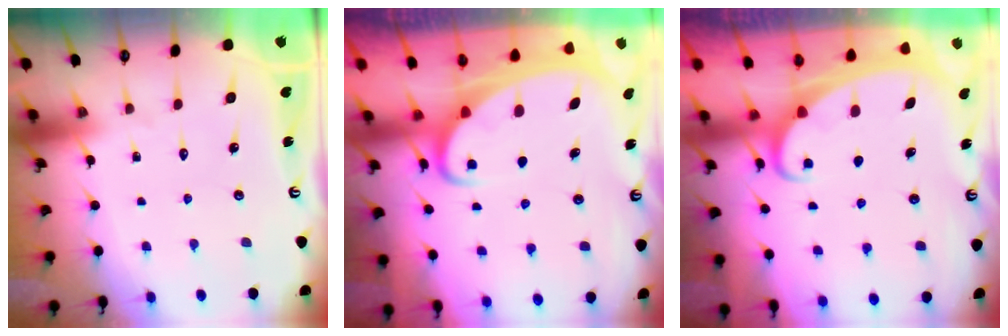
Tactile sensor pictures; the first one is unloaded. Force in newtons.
{"total": 3.6, "press": 3.6, "slide": 0.4}
{"total": 2.0, "press": 2.0, "slide": 0.3}